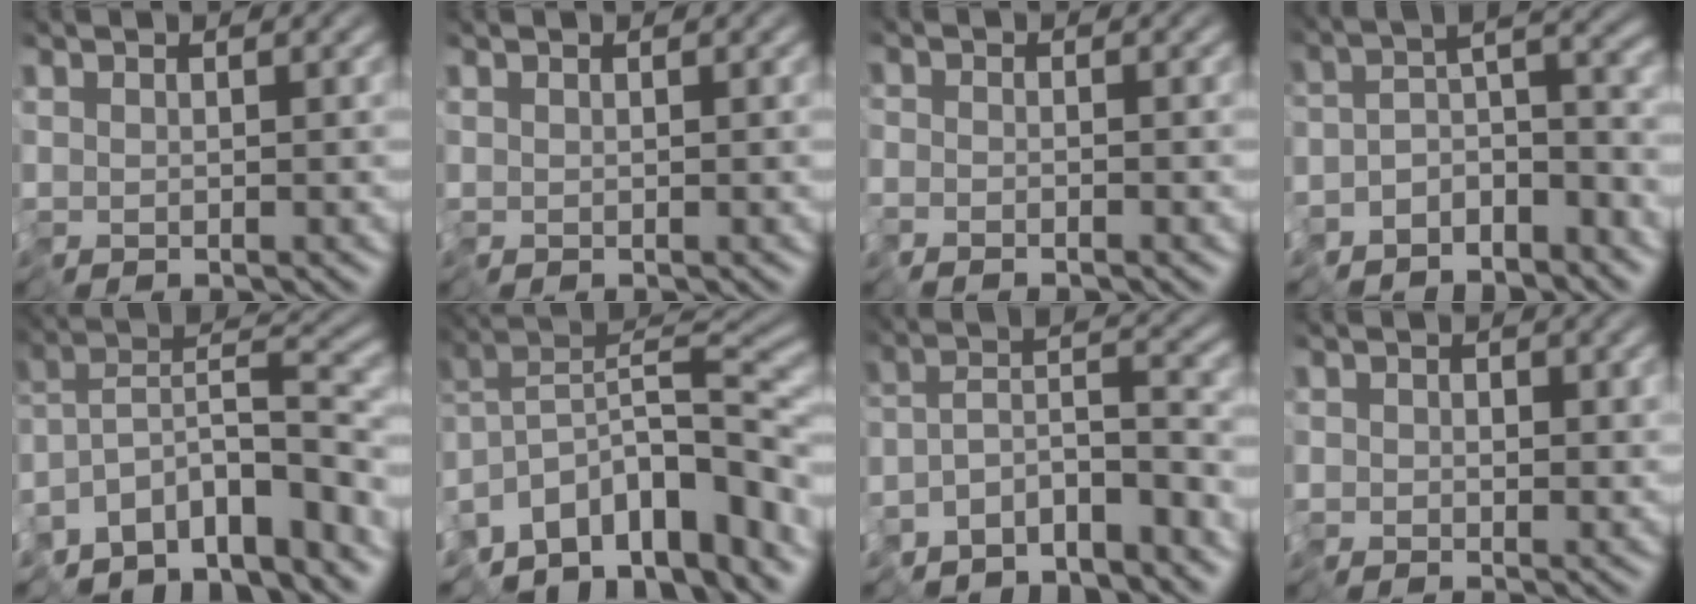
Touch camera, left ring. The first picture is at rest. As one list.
[{"total": 0.0}, {"total": 1.5, "force": [-1.5, 0.2, -0.2], "torque": [0.018, 0.001, -0.030]}, {"total": 6.3, "force": [-5.5, 2.1, 2.3], "torque": [-0.013, -0.001, -0.100]}, {"total": 9.4, "force": [-7.8, 2.6, 4.6], "torque": [-0.052, 0.018, -0.144]}, {"total": 10.7, "force": [-7.2, 4.5, 6.5], "torque": [-0.109, 0.024, -0.124]}, {"total": 6.5, "force": [-5.6, 1.6, 2.8], "torque": [-0.024, 0.002, -0.102]}, {"total": 1.1, "force": [0.0, 1.0, 0.3], "torque": [-0.001, 0.002, -0.001]}]